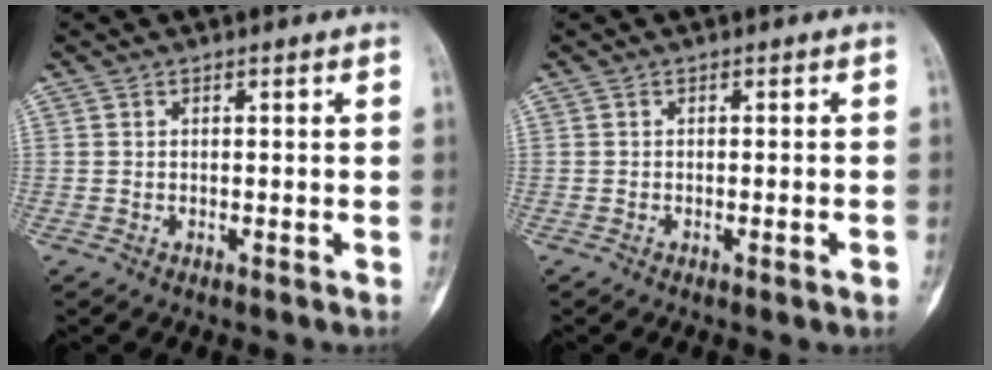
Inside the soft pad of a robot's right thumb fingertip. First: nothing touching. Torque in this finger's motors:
{"motor_torque": [0.16, -0.20, -0.10, -0.03, 0.06]}